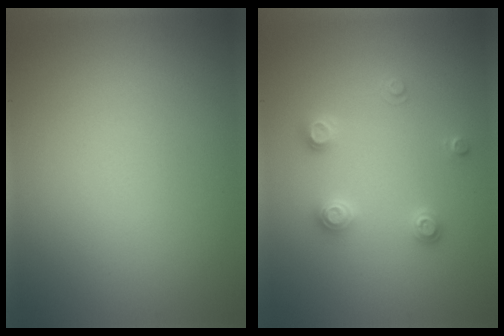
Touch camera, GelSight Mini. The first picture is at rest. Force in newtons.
{"total": 2.3, "press": 2.3, "slide": 0.2}